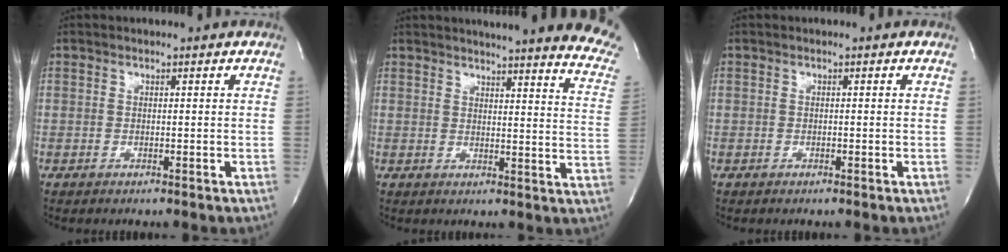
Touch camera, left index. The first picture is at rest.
{"total": 22.6, "force": [20.5, 1.6, 9.4], "torque": [-0.117, -0.083, 0.219]}
{"total": 0.0}